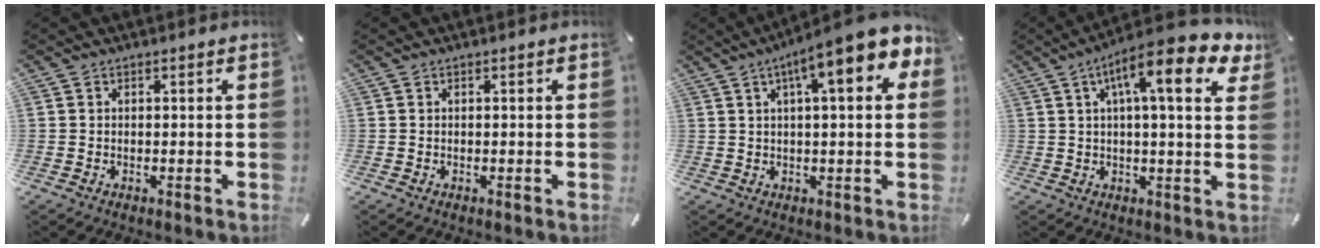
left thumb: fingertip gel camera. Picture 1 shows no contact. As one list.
[{"total": 0.0}, {"total": 12.9, "force": [6.1, 2.5, 11.1], "torque": [-0.167, -0.033, 0.094]}, {"total": 15.4, "force": [6.8, 4.0, 13.2], "torque": [-0.207, -0.025, 0.105]}]